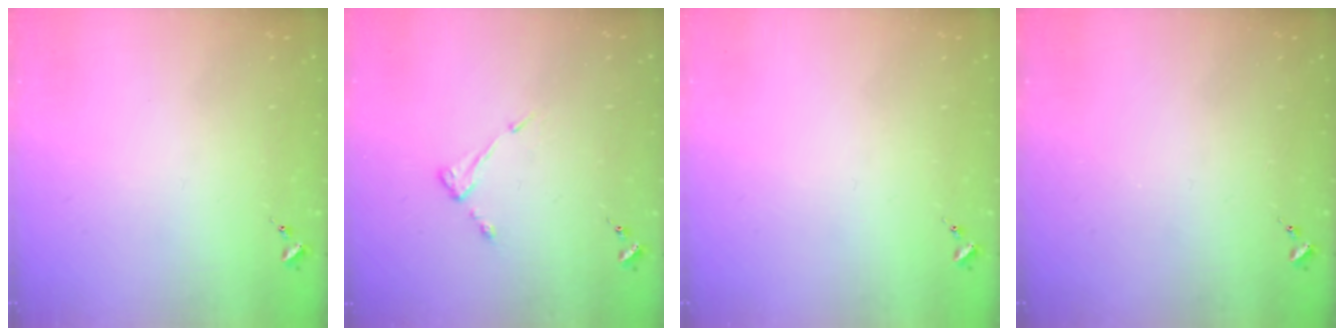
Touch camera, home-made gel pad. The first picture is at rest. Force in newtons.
{"total": 5.2, "press": 5.1, "slide": 0.6}
{"total": 0.0}
{"total": 0.0}